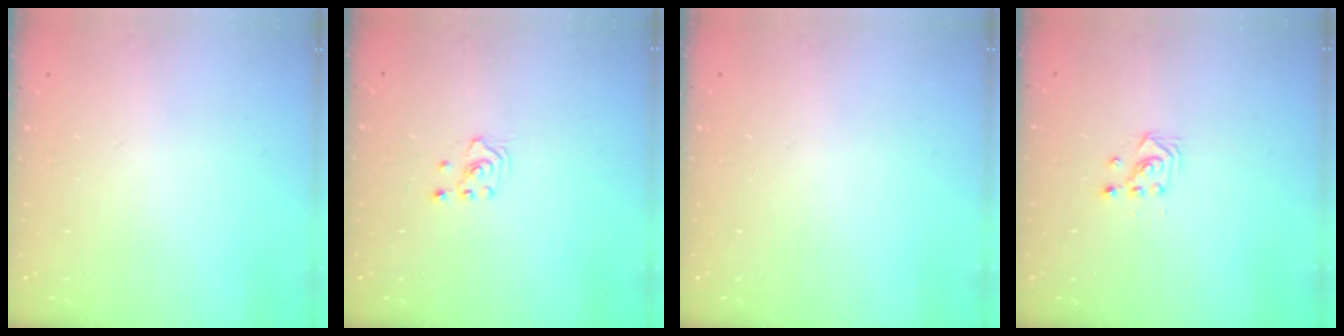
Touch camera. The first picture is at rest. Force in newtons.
{"total": 2.0, "press": 2.0, "slide": 0.3}
{"total": 0.0}
{"total": 2.9, "press": 2.9, "slide": 0.3}